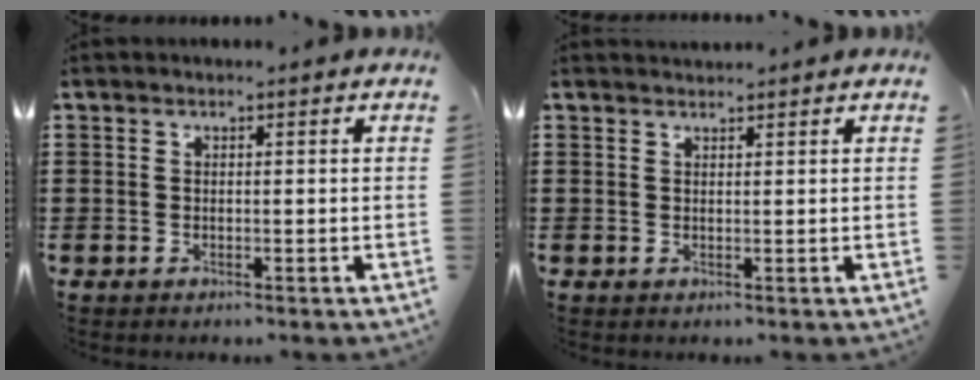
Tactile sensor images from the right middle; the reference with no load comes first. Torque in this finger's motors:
{"motor_torque": [-0.04, -0.03, -0.06, -0.02]}